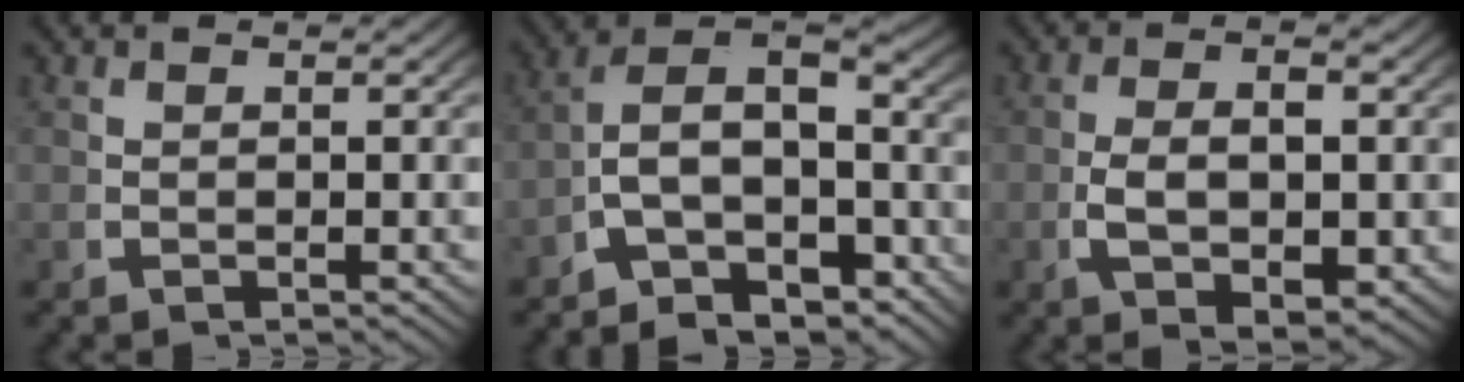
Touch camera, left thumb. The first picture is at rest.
{"total": 11.9, "force": [-3.1, 8.4, 7.9], "torque": [-0.152, -0.046, -0.048]}
{"total": 5.4, "force": [-0.5, 2.8, 4.6], "torque": [-0.090, -0.017, 0.004]}